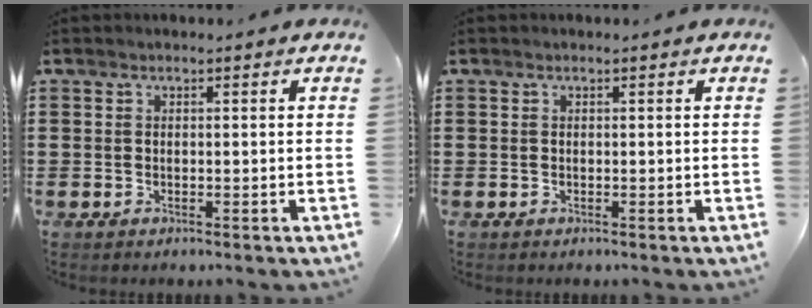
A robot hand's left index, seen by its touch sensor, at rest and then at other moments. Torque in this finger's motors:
{"motor_torque": [0.07, -0.03, 0.00, 0.01]}